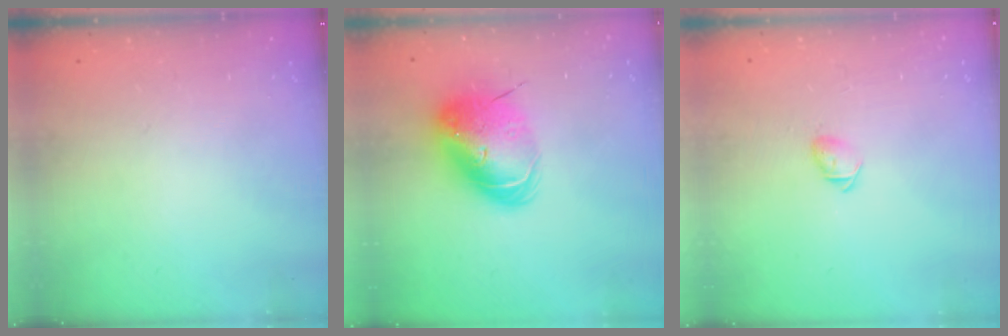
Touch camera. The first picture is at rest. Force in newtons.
{"total": 11.8, "press": 11.7, "slide": 2.0}
{"total": 4.2, "press": 4.0, "slide": 1.0}